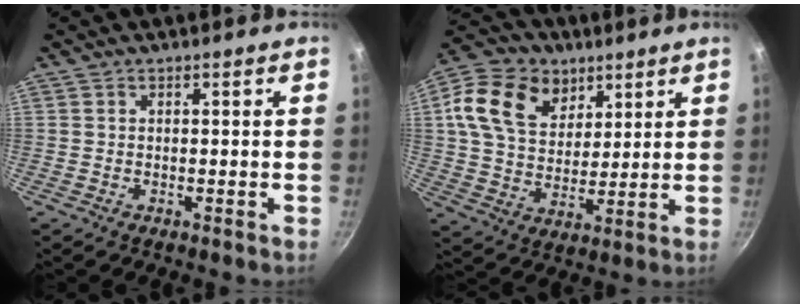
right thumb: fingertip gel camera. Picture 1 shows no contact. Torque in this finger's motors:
{"motor_torque": [-1.21, 1.49, 0.25, -0.19, 0.17]}